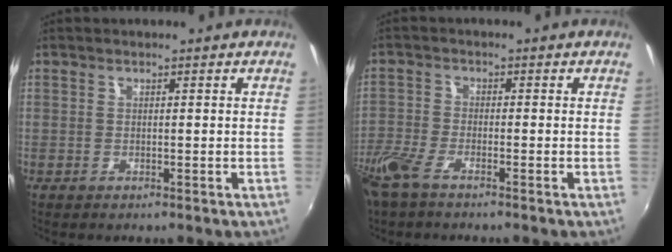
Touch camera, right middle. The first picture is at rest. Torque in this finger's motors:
{"motor_torque": [1.12, -1.02, 0.20, 0.19]}